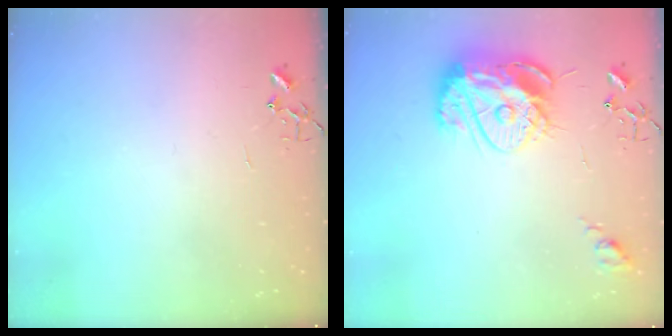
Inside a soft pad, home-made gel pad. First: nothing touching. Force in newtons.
{"total": 15.6, "press": 15.5, "slide": 1.4}